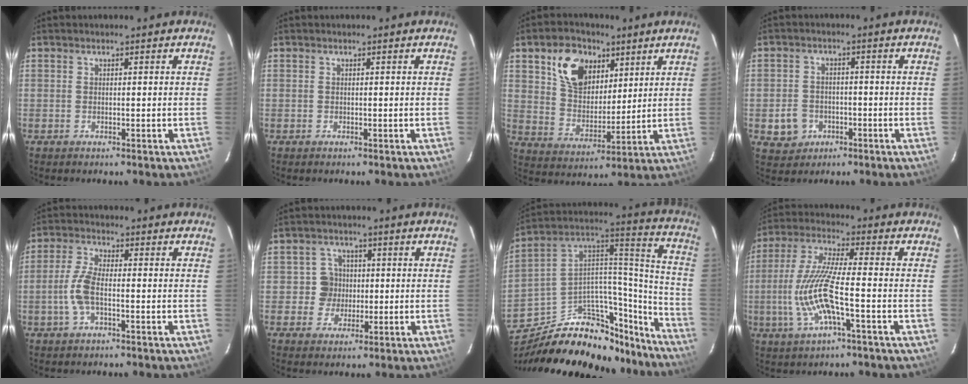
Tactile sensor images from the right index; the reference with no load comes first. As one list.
[{"total": 0.0}, {"total": 12.6, "force": [6.3, 8.4, 6.9], "torque": [-0.136, 0.028, 0.123]}, {"total": 5.8, "force": [-2.1, 5.2, 1.6], "torque": [-0.047, 0.014, -0.024]}, {"total": 5.8, "force": [-1.6, 1.9, 5.3], "torque": [-0.120, 0.004, -0.034]}, {"total": 4.5, "force": [-0.1, 4.5, 0.3], "torque": [0.000, 0.012, -0.003]}, {"total": 30.7, "force": [-24.0, 14.2, 12.6], "torque": [-0.189, 0.082, -0.348]}, {"total": 12.1, "force": [-3.3, 1.6, 11.5], "torque": [-0.245, -0.007, -0.063]}]